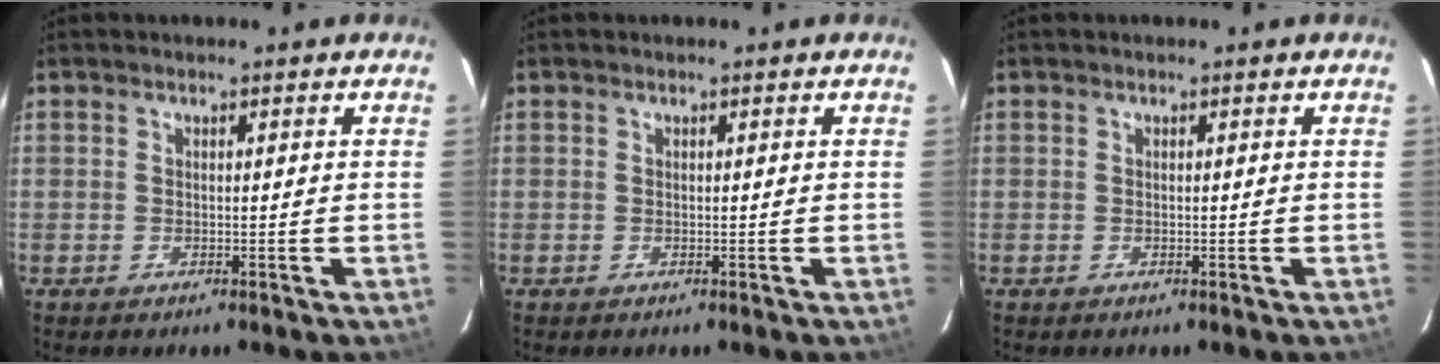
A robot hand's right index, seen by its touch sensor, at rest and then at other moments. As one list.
[{"total": 0.0}, {"total": 0.0}]